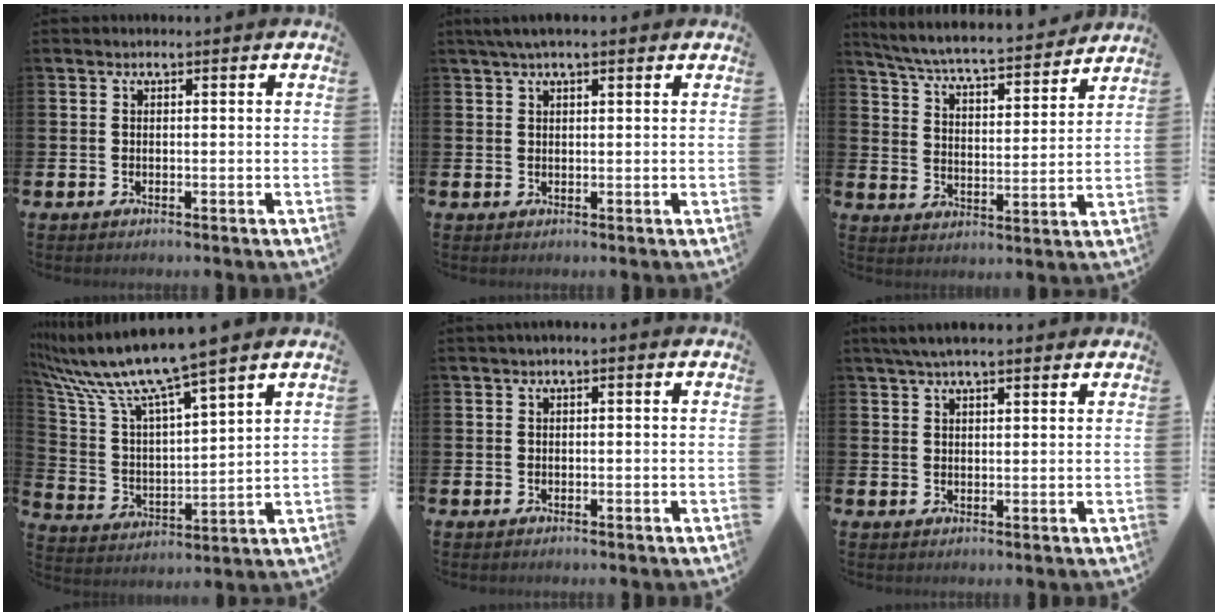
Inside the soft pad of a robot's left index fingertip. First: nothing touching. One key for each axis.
{"total": 2.6, "fx": 1.9, "fy": 0.7, "fz": 1.7, "tx": -0.028, "ty": 0.006, "tz": 0.032}
{"total": 6.6, "fx": 6.3, "fy": 0.5, "fz": 2.0, "tx": -0.071, "ty": -0.050, "tz": 0.106}
{"total": 10.2, "fx": 9.0, "fy": 0.5, "fz": 4.8, "tx": -0.135, "ty": -0.057, "tz": 0.151}
{"total": 0.6, "fx": -0.2, "fy": 0.1, "fz": 0.5, "tx": -0.015, "ty": 0.002, "tz": -0.002}
{"total": 3.9, "fx": 3.2, "fy": 0.9, "fz": 2.0, "tx": -0.038, "ty": -0.002, "tz": 0.056}